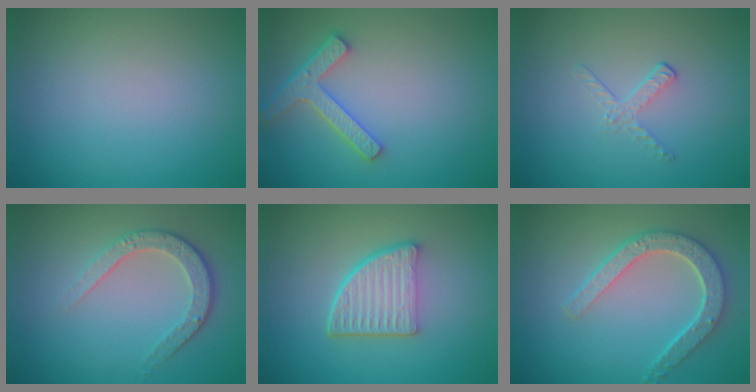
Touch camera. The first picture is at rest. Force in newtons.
{"total": 3.7, "press": 3.0, "slide": 2.1}
{"total": 1.2, "press": 0.4, "slide": 1.2}
{"total": 3.5, "press": 2.8, "slide": 2.1}
{"total": 5.3, "press": 3.7, "slide": 3.7}
{"total": 4.4, "press": 3.7, "slide": 2.5}